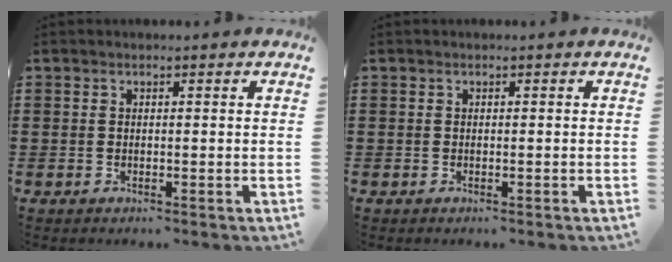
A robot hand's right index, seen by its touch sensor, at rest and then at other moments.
{"total": 0.0}